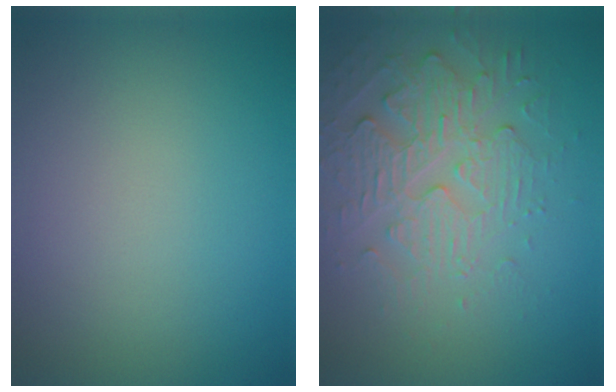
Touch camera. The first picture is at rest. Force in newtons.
{"total": 4.0, "press": 3.5, "slide": 2.0}